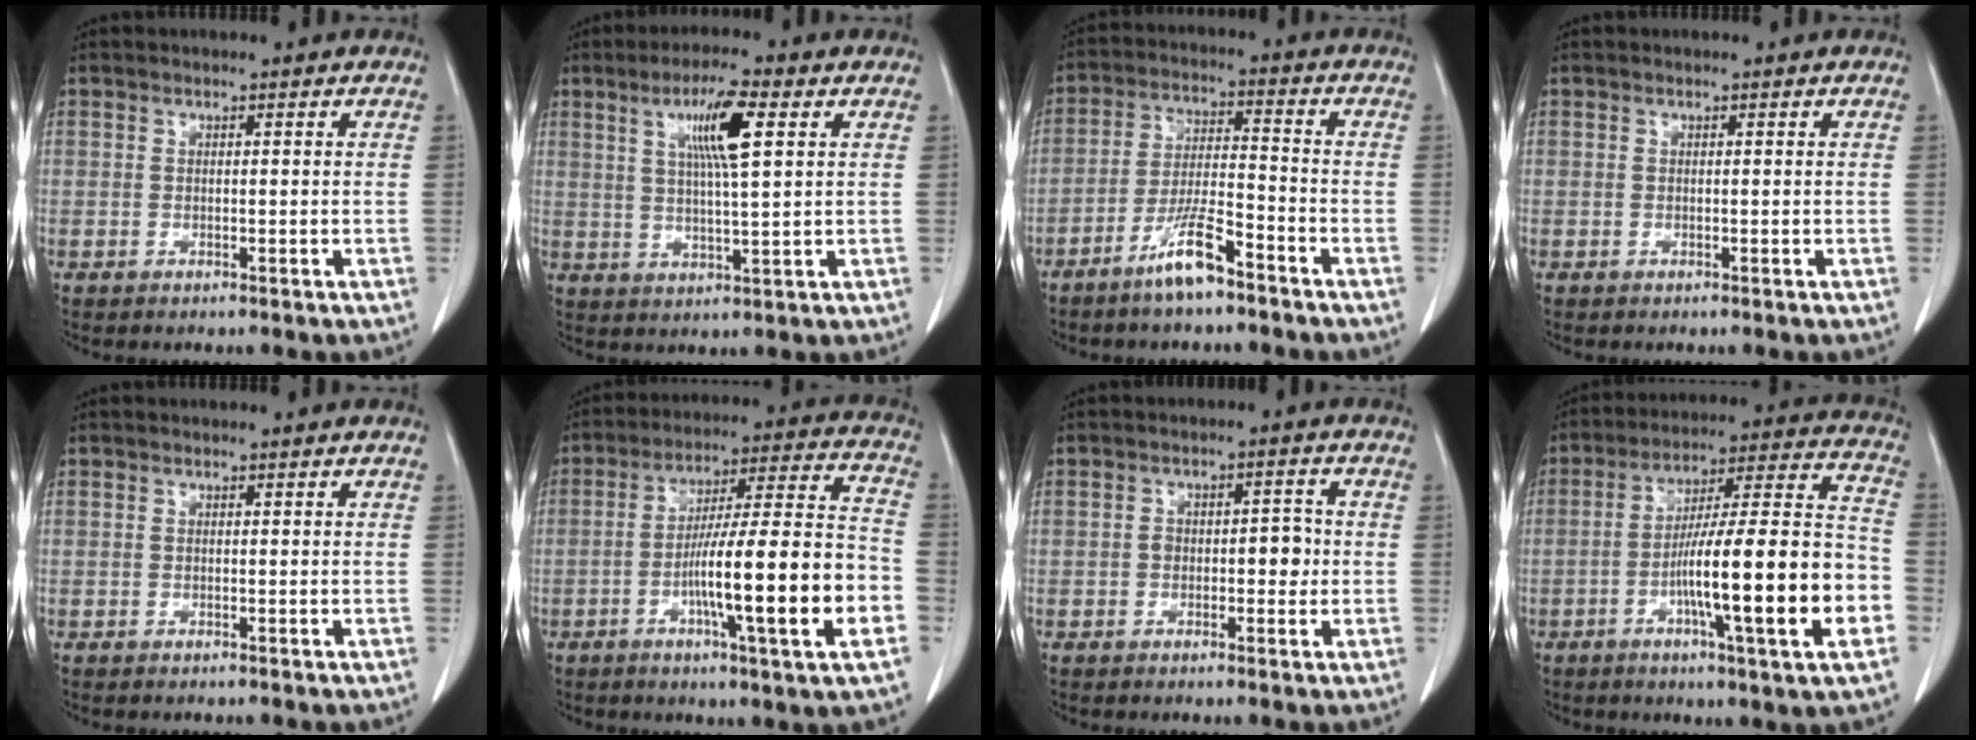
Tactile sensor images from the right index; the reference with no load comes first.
{"total": 8.3, "force": [3.1, 0.5, 7.7], "torque": [-0.140, 0.004, 0.053]}
{"total": 7.9, "force": [-5.6, 0.9, 5.5], "torque": [-0.112, -0.009, -0.105]}
{"total": 0.0}
{"total": 0.0}
{"total": 19.4, "force": [-5.6, 0.8, 18.5], "torque": [-0.278, 0.010, -0.084]}
{"total": 4.4, "force": [-0.4, 2.3, 3.7], "torque": [-0.053, 0.016, -0.001]}
{"total": 20.3, "force": [-5.9, 0.9, 19.5], "torque": [-0.283, 0.010, -0.088]}